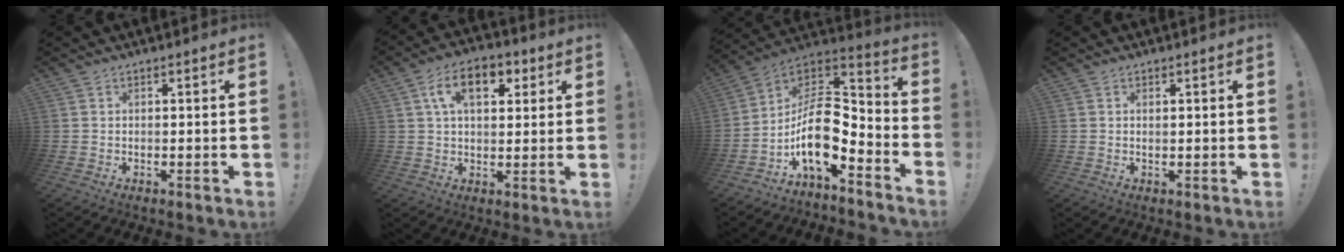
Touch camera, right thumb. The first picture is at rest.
{"total": 12.0, "force": [4.5, 6.7, 8.9], "torque": [-0.135, 0.008, 0.079]}
{"total": 16.4, "force": [-3.7, 8.6, 13.5], "torque": [-0.229, 0.006, -0.057]}
{"total": 0.8, "force": [0.6, 0.1, 0.5], "torque": [-0.002, -0.003, 0.009]}